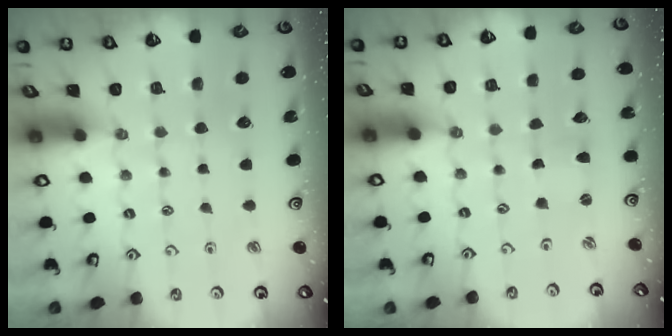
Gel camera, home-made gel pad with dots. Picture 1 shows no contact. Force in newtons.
{"total": 0.5, "press": 0.5, "slide": 0.1}